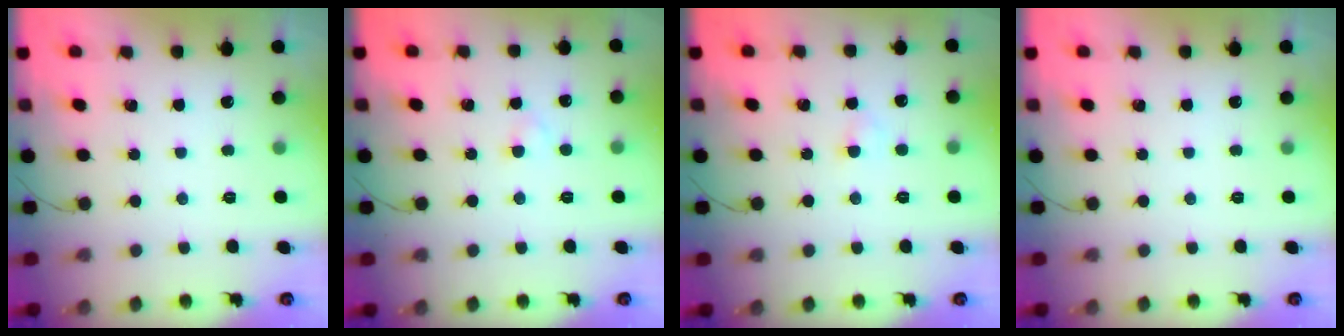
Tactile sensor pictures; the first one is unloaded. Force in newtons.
{"total": 1.6, "press": 1.4, "slide": 0.8}
{"total": 2.4, "press": 2.2, "slide": 1.0}
{"total": 0.0}